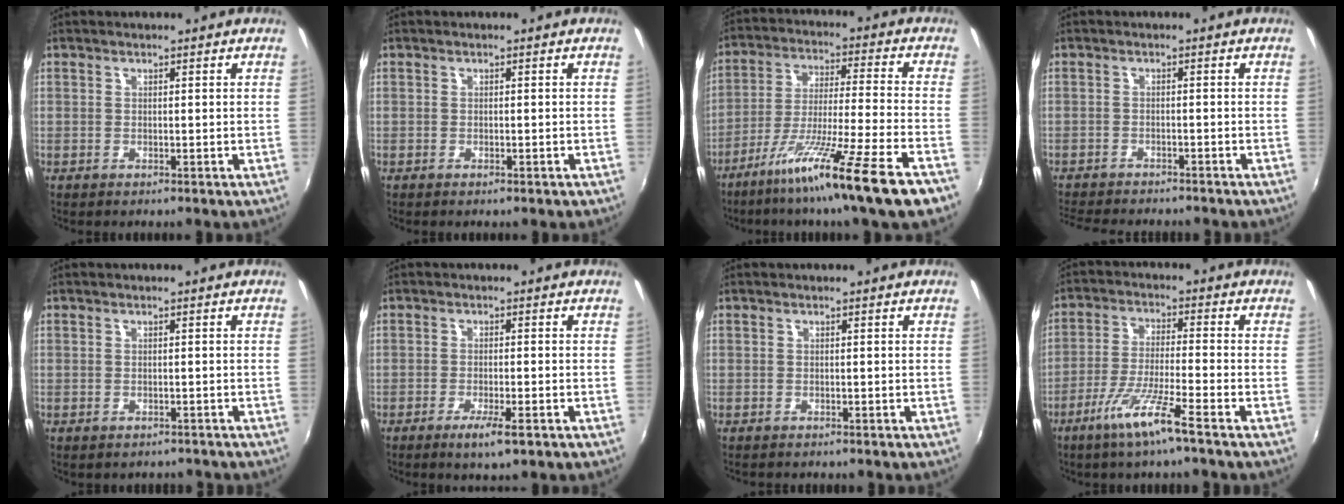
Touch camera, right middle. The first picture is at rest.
{"total": 1.1, "force": [-0.7, 0.5, 0.6], "torque": [-0.010, -0.003, -0.010]}
{"total": 17.7, "force": [-12.4, -1.9, 12.5], "torque": [-0.219, -0.054, -0.200]}
{"total": 9.3, "force": [-8.4, 1.9, 3.3], "torque": [-0.085, -0.021, -0.130]}
{"total": 2.4, "force": [-2.0, 1.2, 0.6], "torque": [-0.014, -0.010, -0.025]}
{"total": 4.7, "force": [-2.7, 0.7, 3.7], "torque": [-0.077, -0.013, -0.046]}
{"total": 0.7, "force": [-0.6, 0.3, 0.1], "torque": [-0.003, -0.003, -0.011]}
{"total": 8.9, "force": [-5.6, -0.4, 6.8], "torque": [-0.143, -0.011, -0.106]}